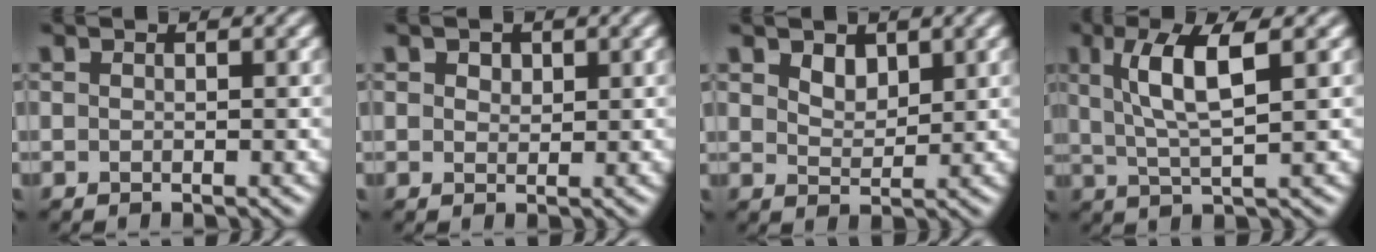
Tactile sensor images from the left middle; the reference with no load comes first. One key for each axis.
{"total": 1.4, "fx": 0.9, "fy": 0.9, "fz": 0.6, "tx": -0.008, "ty": 0.000, "tz": 0.012}
{"total": 1.9, "fx": 1.2, "fy": 1.1, "fz": 0.9, "tx": -0.020, "ty": -0.003, "tz": 0.025}
{"total": 5.7, "fx": 1.8, "fy": 1.3, "fz": 5.3, "tx": -0.099, "ty": 0.003, "tz": 0.034}